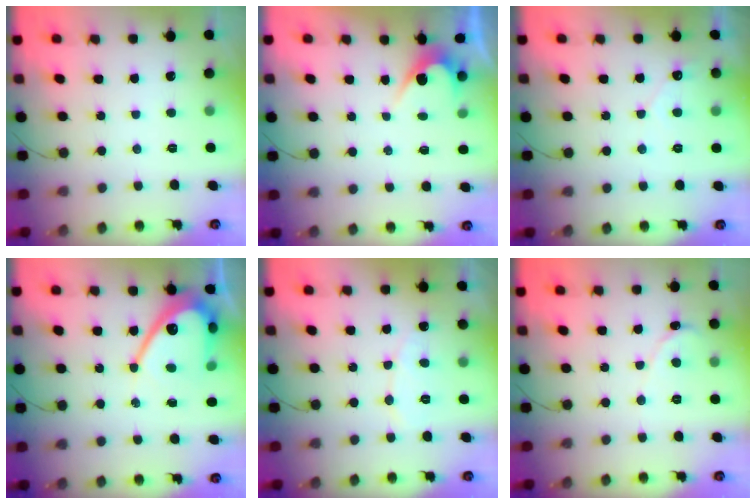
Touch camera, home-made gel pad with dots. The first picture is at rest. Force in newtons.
{"total": 2.6, "press": 2.6, "slide": 0.1}
{"total": 2.7, "press": 2.7, "slide": 0.1}
{"total": 12.9, "press": 12.9, "slide": 1.0}
{"total": 5.4, "press": 5.4, "slide": 0.4}
{"total": 0.0}